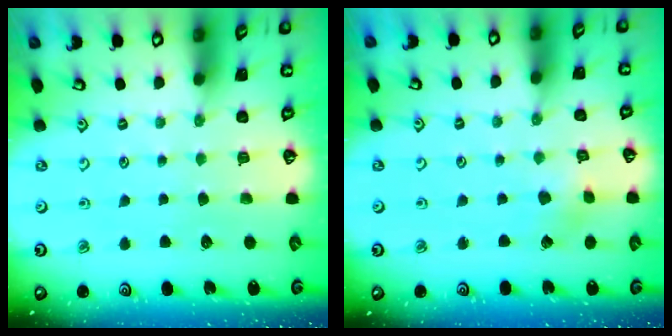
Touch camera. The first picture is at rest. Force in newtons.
{"total": 2.2, "press": 2.2, "slide": 0.3}